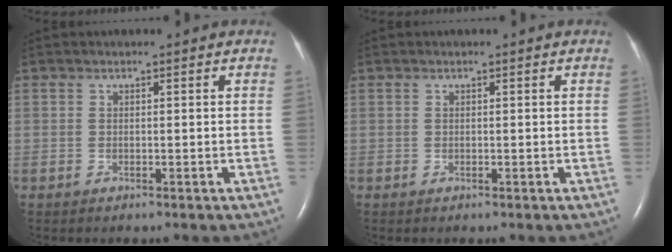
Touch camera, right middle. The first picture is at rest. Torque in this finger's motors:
{"motor_torque": [0.44, -1.49, 0.00, 0.02]}